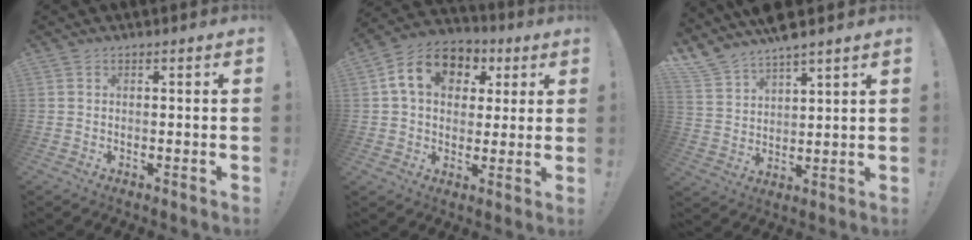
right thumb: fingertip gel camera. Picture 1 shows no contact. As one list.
[{"total": 13.7, "force": [4.4, 10.4, 7.7], "torque": [-0.122, 0.003, 0.088]}, {"total": 7.5, "force": [6.8, 2.2, 2.4], "torque": [-0.068, -0.047, 0.130]}]